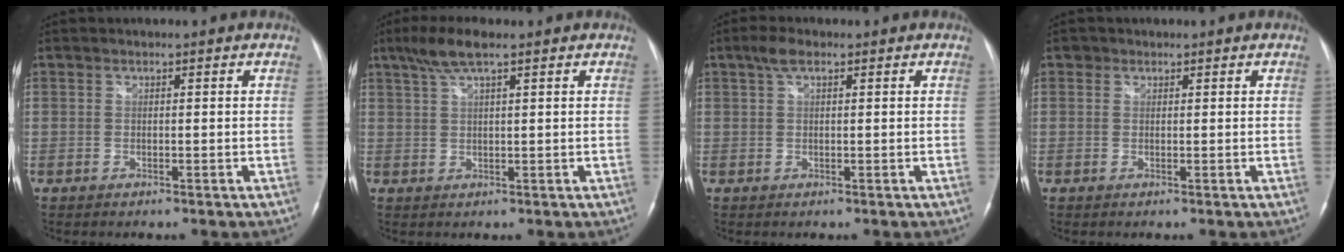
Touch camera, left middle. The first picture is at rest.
{"total": 5.0, "force": [3.3, 0.5, 3.7], "torque": [-0.082, 0.015, 0.066]}
{"total": 2.5, "force": [1.5, 0.9, 1.9], "torque": [-0.042, 0.015, 0.030]}
{"total": 0.9, "force": [0.5, 0.7, 0.0], "torque": [0.005, 0.001, 0.005]}